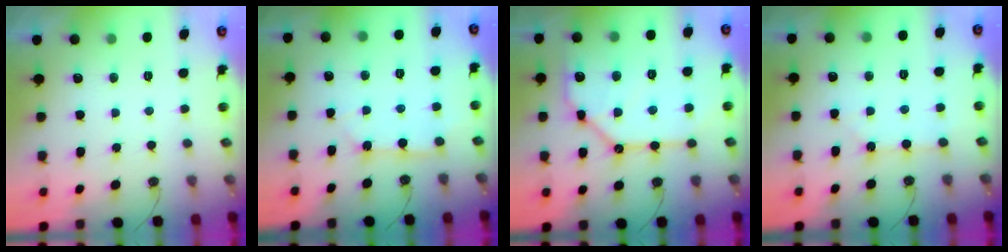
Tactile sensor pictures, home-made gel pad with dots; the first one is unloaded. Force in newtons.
{"total": 3.1, "press": 3.1, "slide": 0.2}
{"total": 15.0, "press": 14.9, "slide": 1.7}
{"total": 2.3, "press": 2.2, "slide": 0.4}